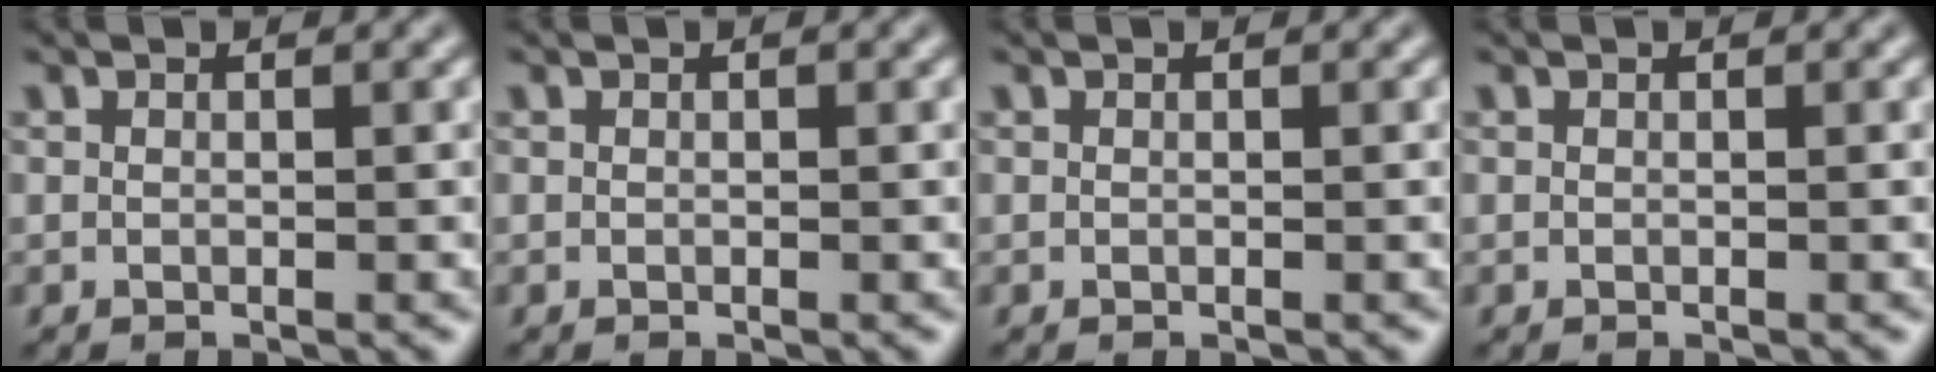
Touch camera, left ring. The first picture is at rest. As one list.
[{"total": 0.0}, {"total": 0.0}, {"total": 0.0}]